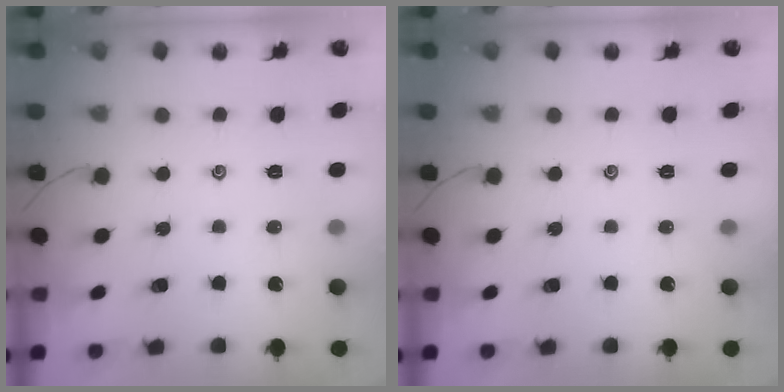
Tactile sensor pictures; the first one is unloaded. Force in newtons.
{"total": 0.0}